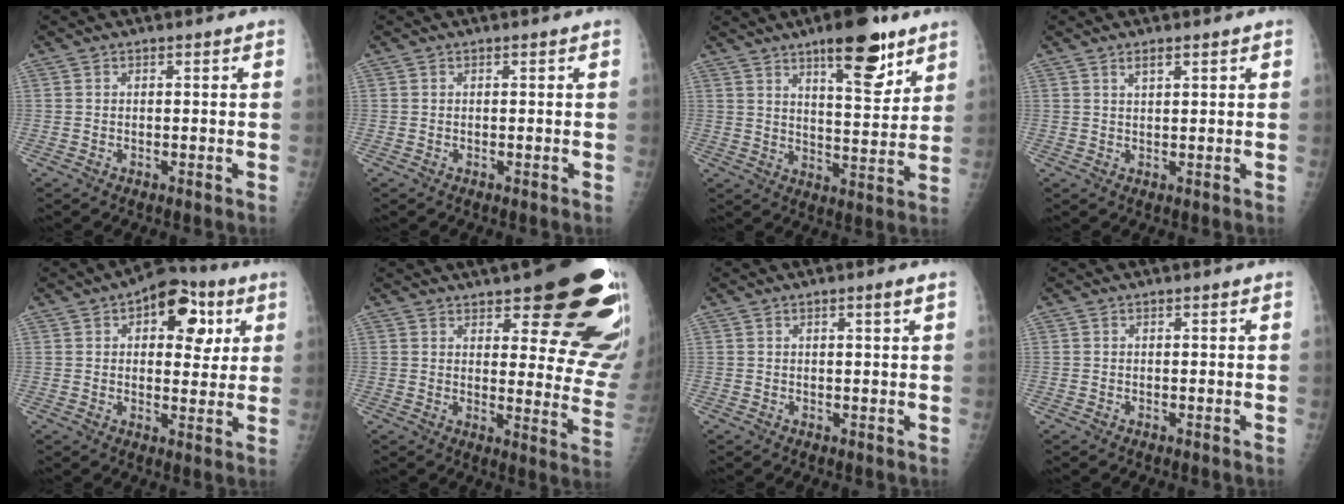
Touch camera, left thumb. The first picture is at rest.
{"total": 0.0}
{"total": 13.4, "force": [8.4, 4.2, 9.5], "torque": [-0.109, -0.049, 0.124]}
{"total": 1.7, "force": [1.1, 0.5, 1.1], "torque": [-0.015, -0.006, 0.020]}
{"total": 12.3, "force": [4.7, 7.1, 8.9], "torque": [-0.069, 0.001, 0.058]}
{"total": 24.4, "force": [15.1, 7.1, 17.8], "torque": [-0.161, -0.066, 0.183]}
{"total": 1.4, "force": [0.7, -0.1, 1.2], "torque": [-0.019, -0.003, 0.011]}
{"total": 0.0}